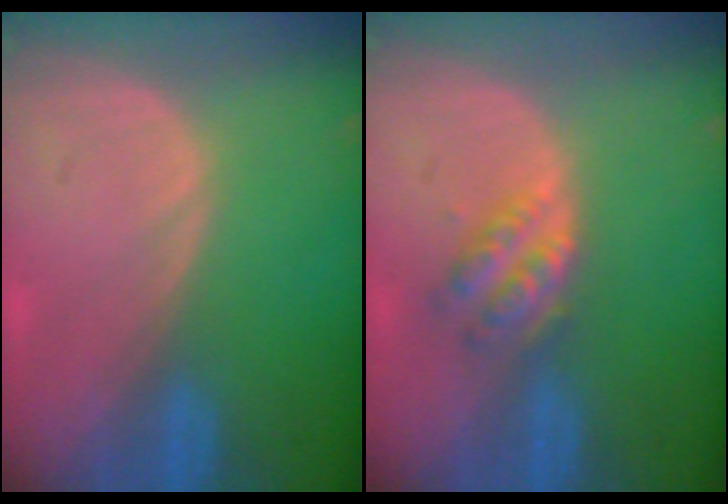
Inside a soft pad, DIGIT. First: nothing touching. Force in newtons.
{"total": 4.7, "press": 4.2, "slide": 2.2}